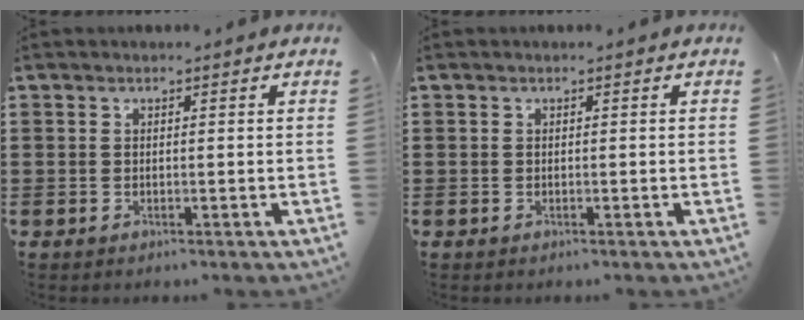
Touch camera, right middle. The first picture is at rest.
{"total": 0.0}